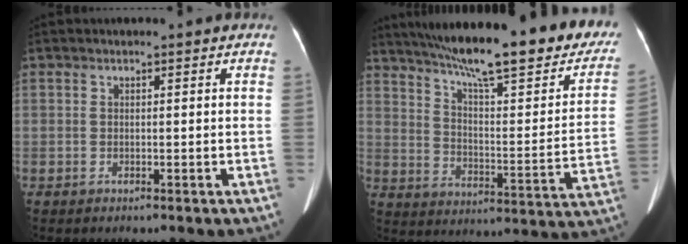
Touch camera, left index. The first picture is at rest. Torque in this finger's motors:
{"motor_torque": [0.08, -2.06, 0.58, 0.17]}